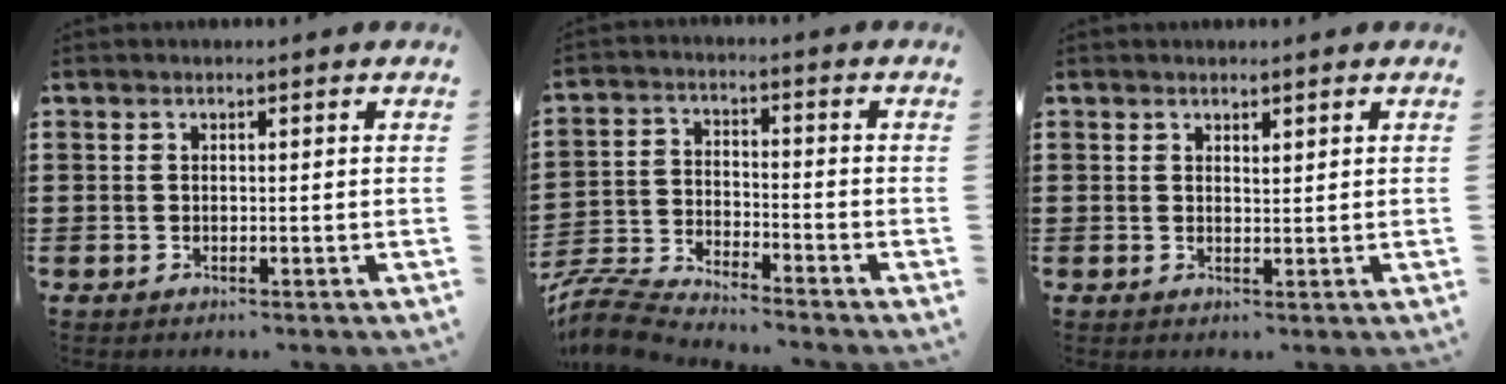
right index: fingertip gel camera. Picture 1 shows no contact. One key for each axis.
{"total": 6.8, "fx": -6.8, "fy": 0.1, "fz": 1.0, "tx": -0.045, "ty": -0.006, "tz": -0.141}
{"total": 0.9, "fx": 0.9, "fy": 0.3, "fz": 0.2, "tx": -0.004, "ty": 0.002, "tz": 0.016}